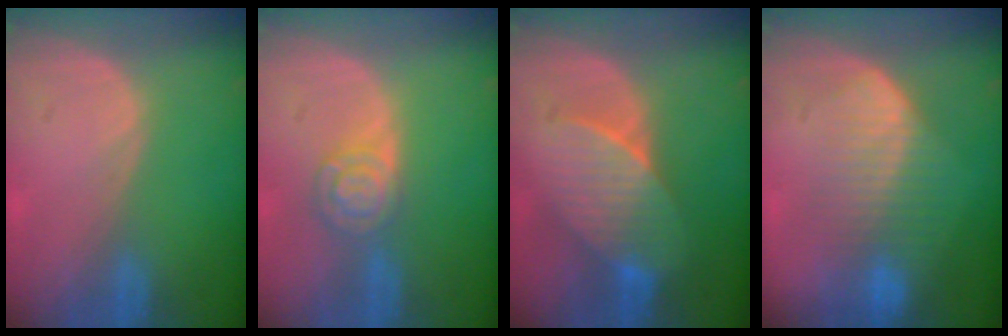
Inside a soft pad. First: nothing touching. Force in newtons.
{"total": 5.3, "press": 4.7, "slide": 2.4}
{"total": 7.1, "press": 6.9, "slide": 1.3}
{"total": 7.5, "press": 7.2, "slide": 2.1}